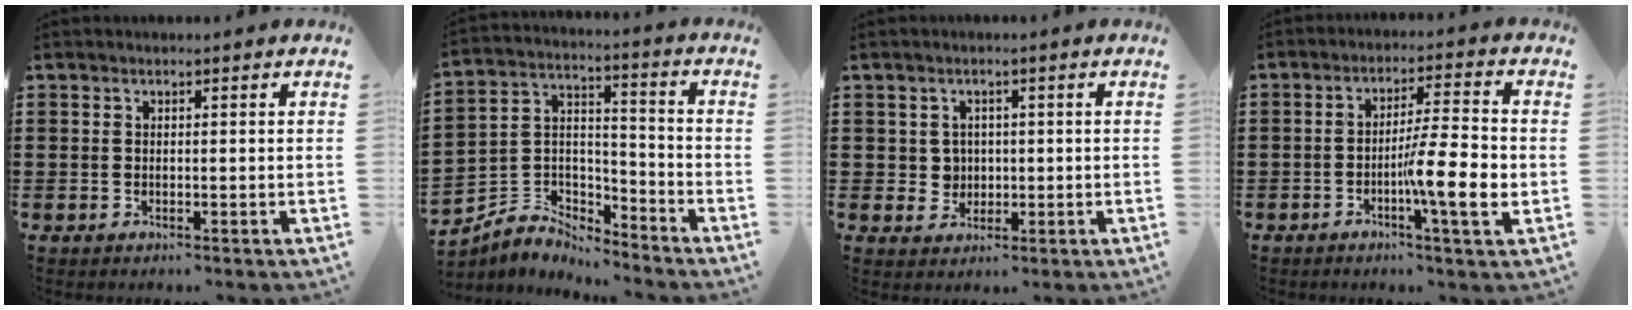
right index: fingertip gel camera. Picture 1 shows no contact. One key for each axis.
{"total": 4.9, "fx": -4.6, "fy": 1.8, "fz": -0.1, "tx": -0.009, "ty": 0.004, "tz": -0.095}
{"total": 2.7, "fx": 0.3, "fy": 2.6, "fz": 0.7, "tx": -0.026, "ty": 0.011, "tz": 0.004}
{"total": 9.3, "fx": -2.5, "fy": 1.1, "fz": 8.9, "tx": -0.144, "ty": -0.006, "tz": -0.046}